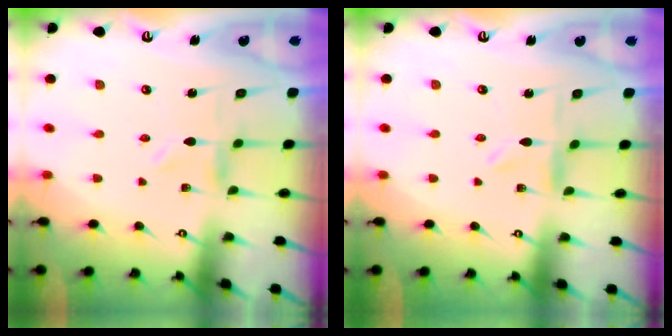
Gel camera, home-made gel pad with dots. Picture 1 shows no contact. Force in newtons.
{"total": 0.5, "press": 0.4, "slide": 0.3}